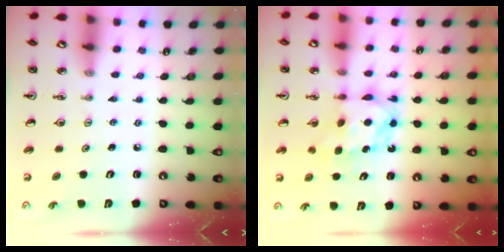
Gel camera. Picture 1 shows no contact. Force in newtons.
{"total": 6.7, "press": 6.7, "slide": 0.5}